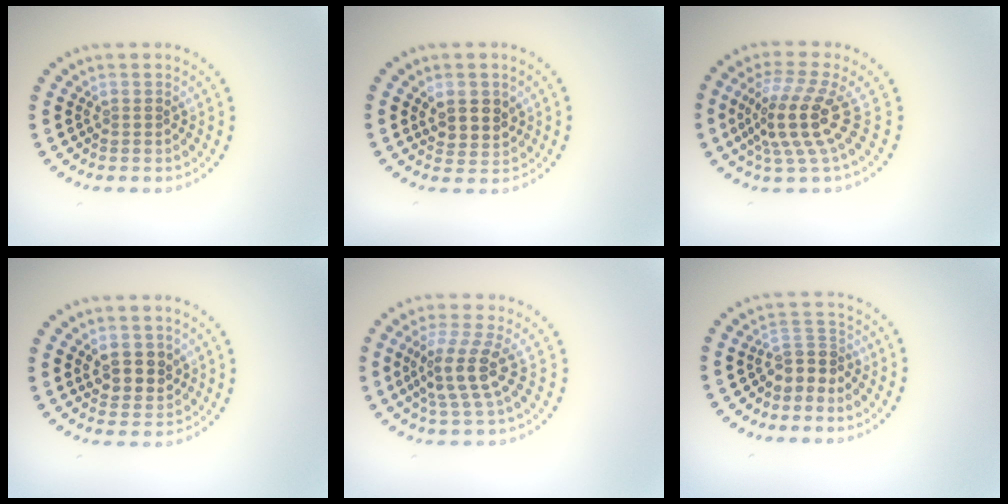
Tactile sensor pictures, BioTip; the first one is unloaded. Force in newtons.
{"total": 2.7, "press": 2.5, "slide": 1.0}
{"total": 4.7, "press": 3.5, "slide": 3.2}
{"total": 3.0, "press": 2.8, "slide": 0.9}
{"total": 3.9, "press": 3.2, "slide": 2.2}
{"total": 2.4, "press": 1.7, "slide": 1.7}